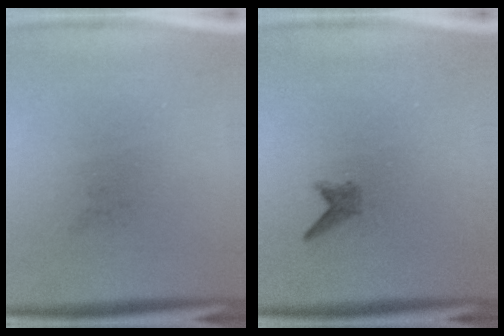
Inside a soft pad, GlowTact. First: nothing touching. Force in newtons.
{"total": 1.0}